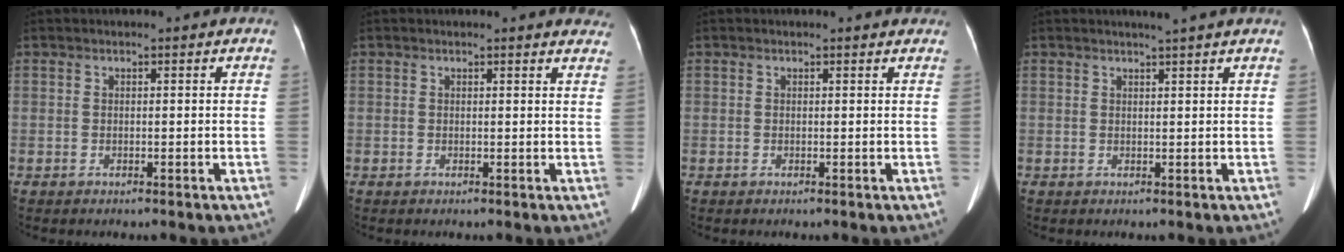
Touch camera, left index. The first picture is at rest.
{"total": 5.4, "force": [5.2, 0.8, 1.2], "torque": [0.003, -0.016, 0.026]}
{"total": 2.5, "force": [2.4, 0.5, 0.5], "torque": [-0.010, 0.001, 0.014]}
{"total": 2.8, "force": [2.3, -0.7, 1.2], "torque": [-0.016, 0.002, 0.030]}